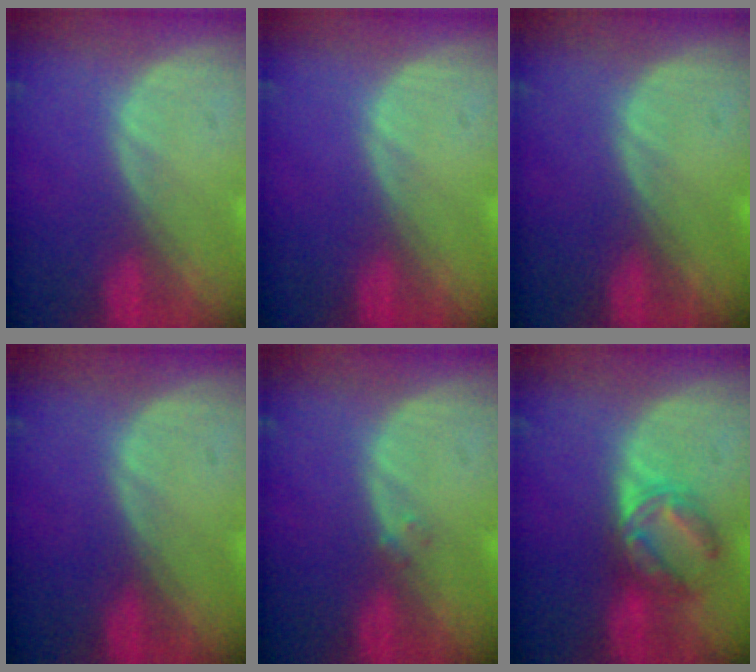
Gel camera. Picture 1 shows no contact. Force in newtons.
{"total": 0.0}
{"total": 0.5, "press": 0.0, "slide": 0.5}
{"total": 0.0}
{"total": 1.0, "press": 0.9, "slide": 0.4}
{"total": 5.7, "press": 5.6, "slide": 0.9}